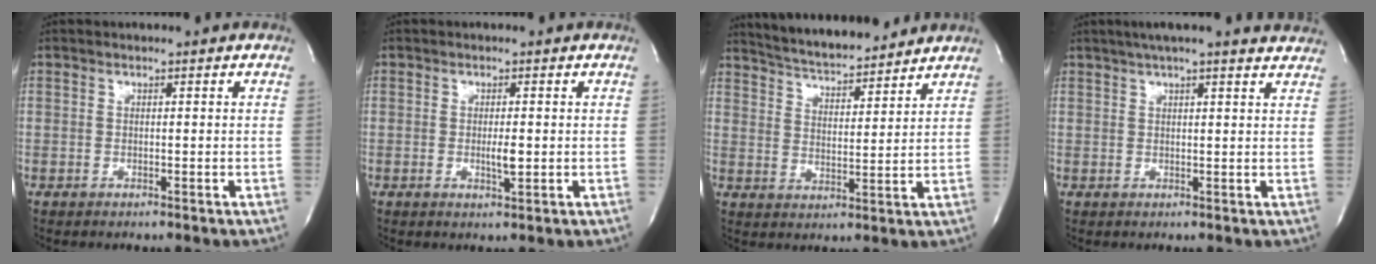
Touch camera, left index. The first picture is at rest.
{"total": 2.0, "force": [-0.4, 0.4, 1.9], "torque": [-0.037, -0.008, -0.005]}
{"total": 12.1, "force": [11.4, 1.7, 3.9], "torque": [-0.071, 0.005, 0.180]}
{"total": 13.7, "force": [12.4, 0.8, 6.0], "torque": [-0.089, 0.018, 0.147]}